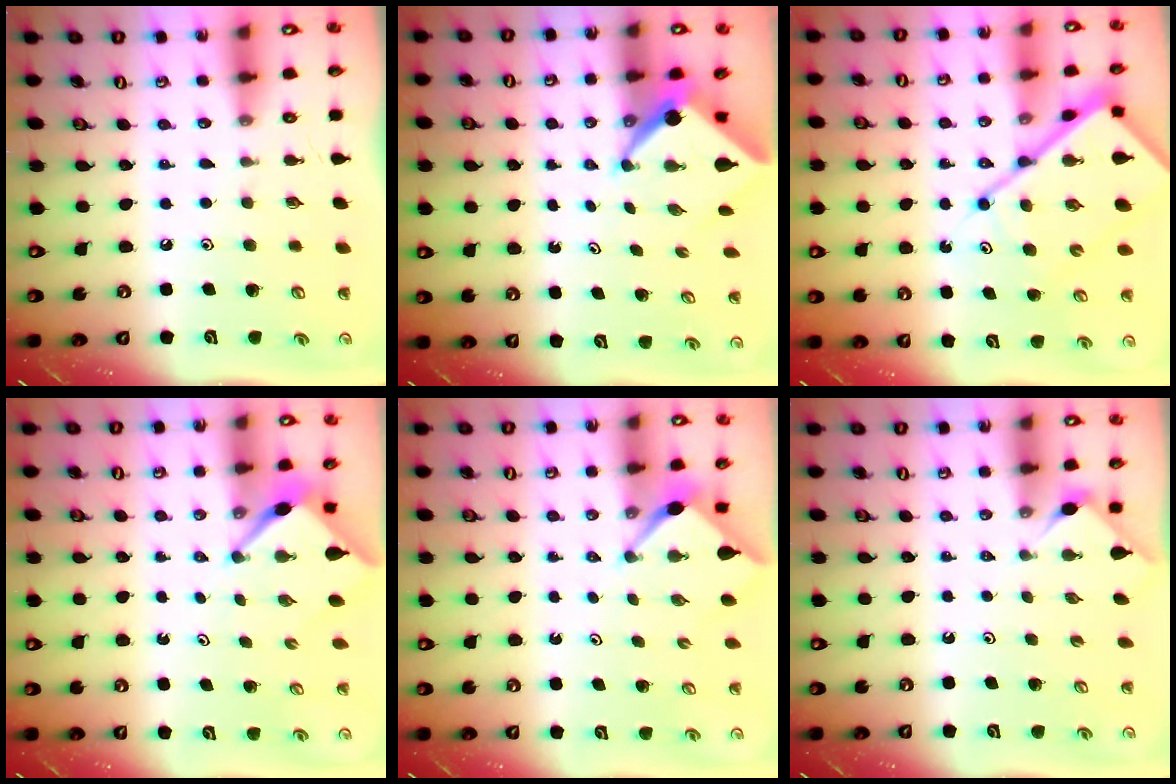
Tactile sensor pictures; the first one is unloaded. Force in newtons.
{"total": 4.5, "press": 4.5, "slide": 0.2}
{"total": 14.1, "press": 14.0, "slide": 1.3}
{"total": 2.8, "press": 2.8, "slide": 0.3}
{"total": 2.5, "press": 2.5, "slide": 0.3}
{"total": 2.7, "press": 2.7, "slide": 0.5}